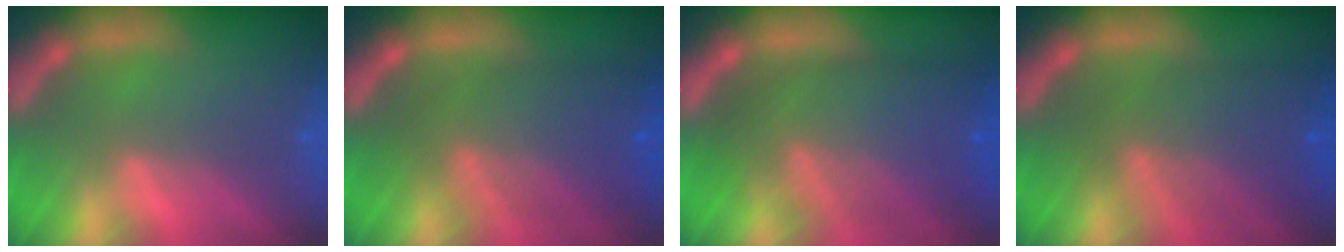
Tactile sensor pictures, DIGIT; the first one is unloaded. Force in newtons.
{"total": 7.5}
{"total": 9.5}
{"total": 7.0}